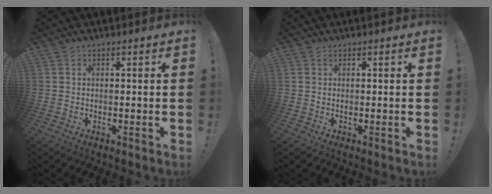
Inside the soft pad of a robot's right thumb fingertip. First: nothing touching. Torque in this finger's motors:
{"motor_torque": [-0.09, -0.21, -0.34, 0.11, 0.00]}